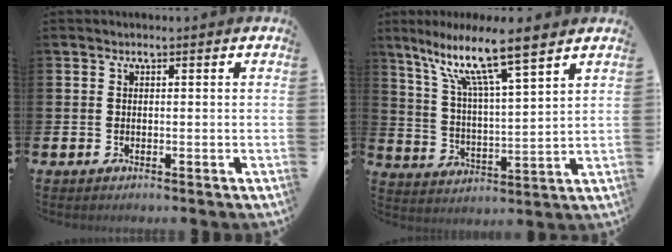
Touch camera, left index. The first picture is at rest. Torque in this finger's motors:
{"motor_torque": [0.27, -0.20, 1.05, 0.21]}